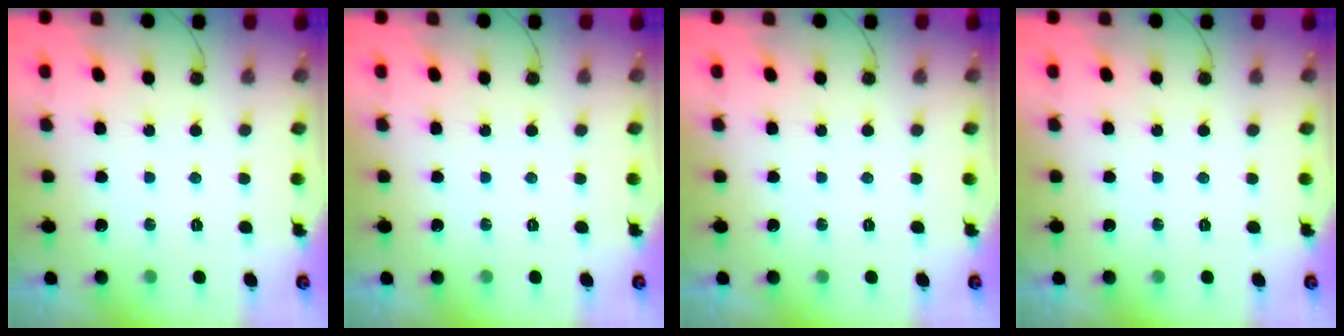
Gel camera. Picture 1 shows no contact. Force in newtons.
{"total": 0.0}
{"total": 0.0}
{"total": 0.0}